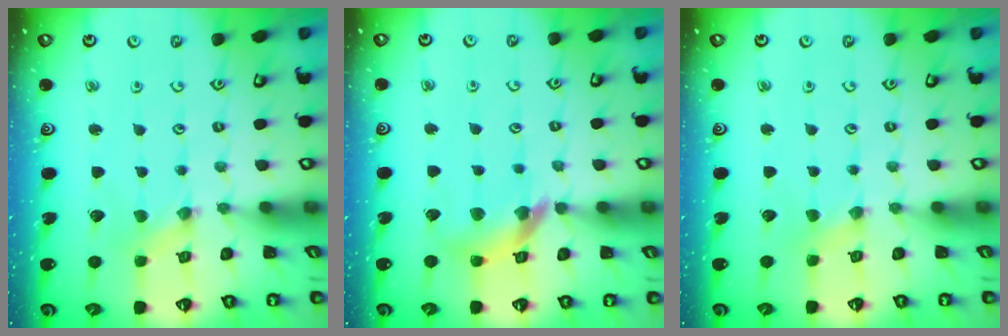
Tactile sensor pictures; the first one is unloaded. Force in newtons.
{"total": 12.0, "press": 11.9, "slide": 1.5}
{"total": 1.8, "press": 1.7, "slide": 0.5}